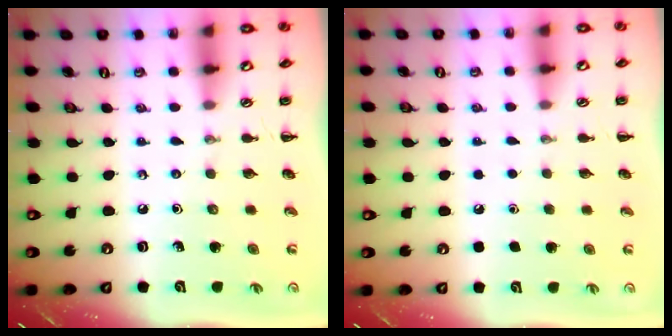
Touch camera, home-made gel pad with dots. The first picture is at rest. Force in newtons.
{"total": 1.6, "press": 1.6, "slide": 0.1}